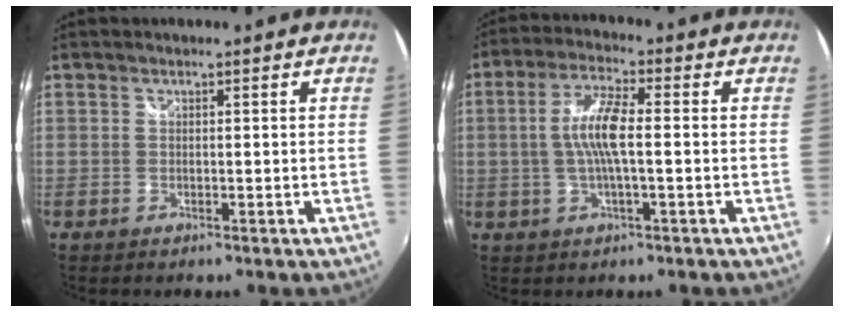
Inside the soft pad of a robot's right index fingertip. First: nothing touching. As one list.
[{"total": 7.7, "force": [-0.4, 1.4, 7.6], "torque": [-0.151, 0.006, -0.008]}]